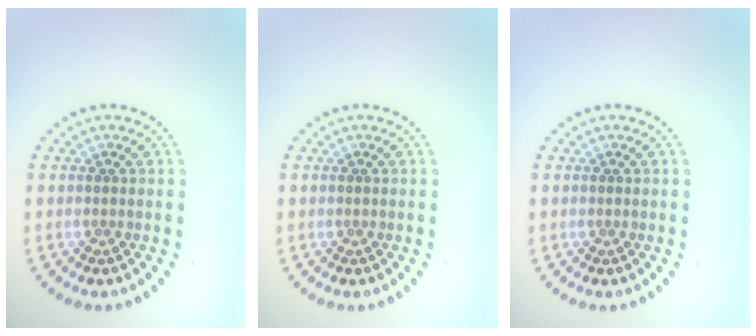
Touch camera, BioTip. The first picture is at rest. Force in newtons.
{"total": 0.0}
{"total": 0.0}